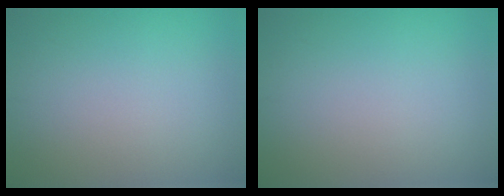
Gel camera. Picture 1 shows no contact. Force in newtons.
{"total": 0.0}